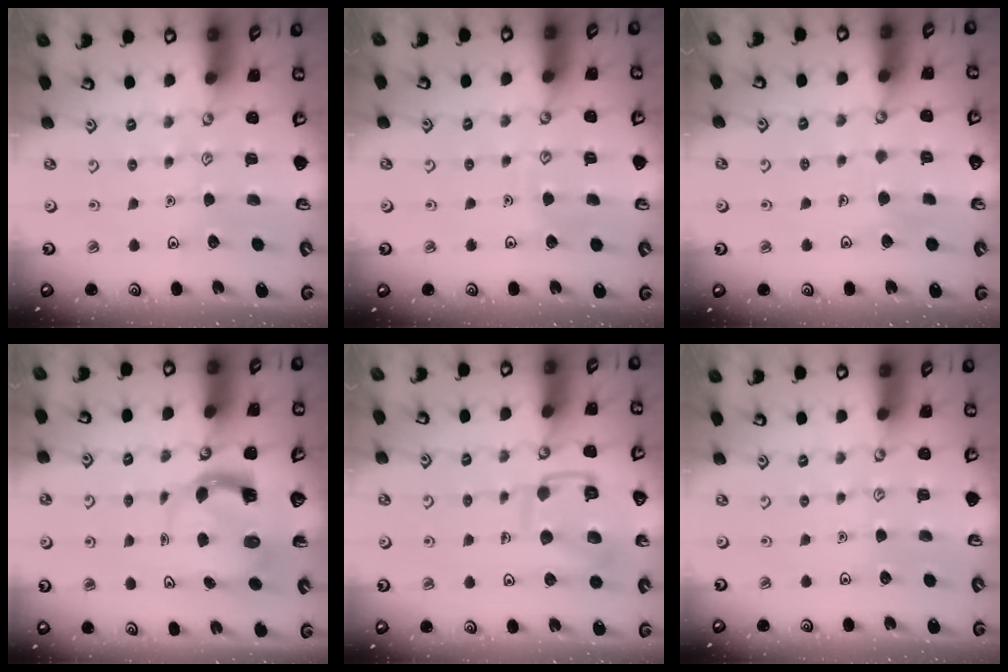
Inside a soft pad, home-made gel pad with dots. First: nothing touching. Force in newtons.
{"total": 4.7, "press": 4.7, "slide": 0.5}
{"total": 4.0, "press": 4.0, "slide": 0.2}
{"total": 3.8, "press": 3.7, "slide": 0.5}
{"total": 12.0, "press": 12.0, "slide": 0.6}
{"total": 0.0}